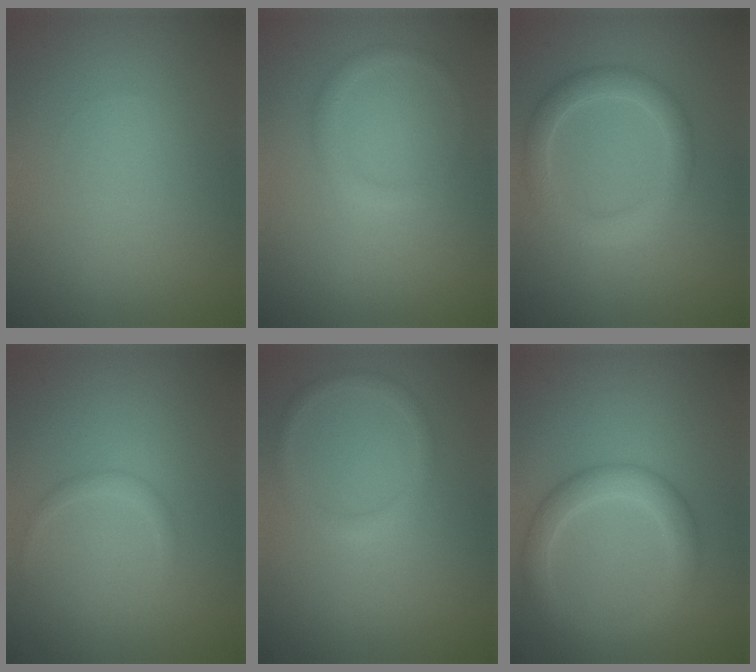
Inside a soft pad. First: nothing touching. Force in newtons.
{"total": 1.1, "press": 1.1, "slide": 0.1}
{"total": 3.2, "press": 3.2, "slide": 0.2}
{"total": 0.8, "press": 0.8, "slide": 0.0}
{"total": 1.3, "press": 1.3, "slide": 0.1}
{"total": 3.4, "press": 3.4, "slide": 0.1}